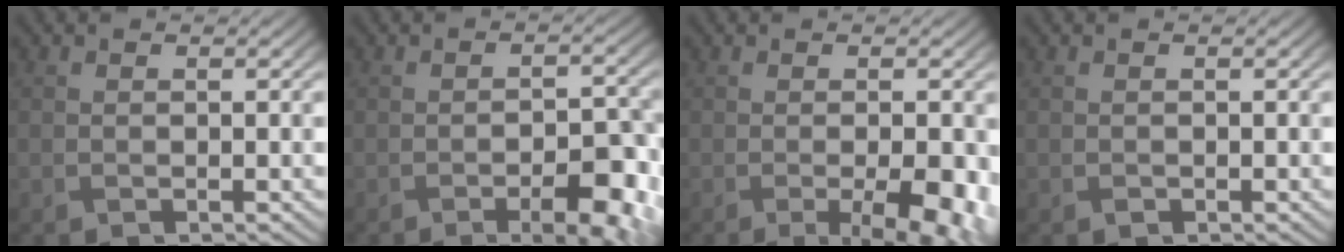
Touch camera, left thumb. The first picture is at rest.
{"total": 6.6, "force": [-3.2, 1.9, 5.5], "torque": [-0.078, -0.004, -0.037]}
{"total": 6.0, "force": [-1.9, 1.3, 5.6], "torque": [-0.083, -0.005, -0.016]}
{"total": 0.0}